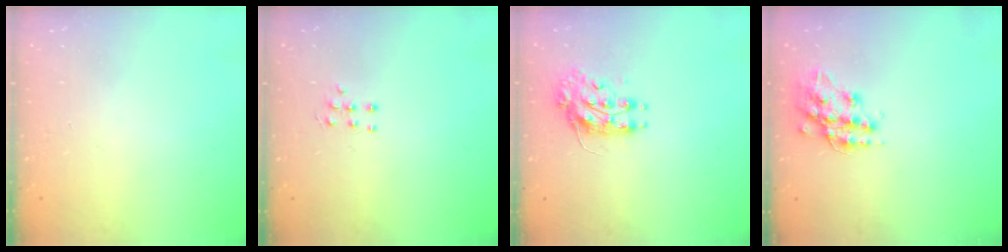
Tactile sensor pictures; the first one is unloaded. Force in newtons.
{"total": 4.8, "press": 4.7, "slide": 0.8}
{"total": 8.3, "press": 8.3, "slide": 0.2}
{"total": 14.4, "press": 14.4, "slide": 0.7}